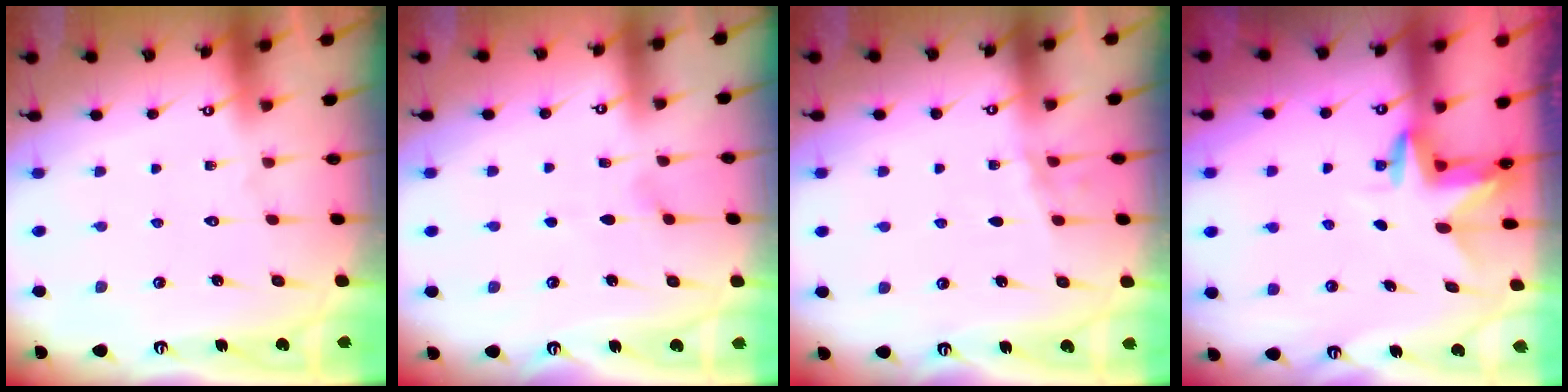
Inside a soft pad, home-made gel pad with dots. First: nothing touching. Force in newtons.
{"total": 3.0, "press": 2.5, "slide": 1.6}
{"total": 5.5, "press": 4.7, "slide": 2.8}
{"total": 3.1, "press": 3.1, "slide": 0.3}